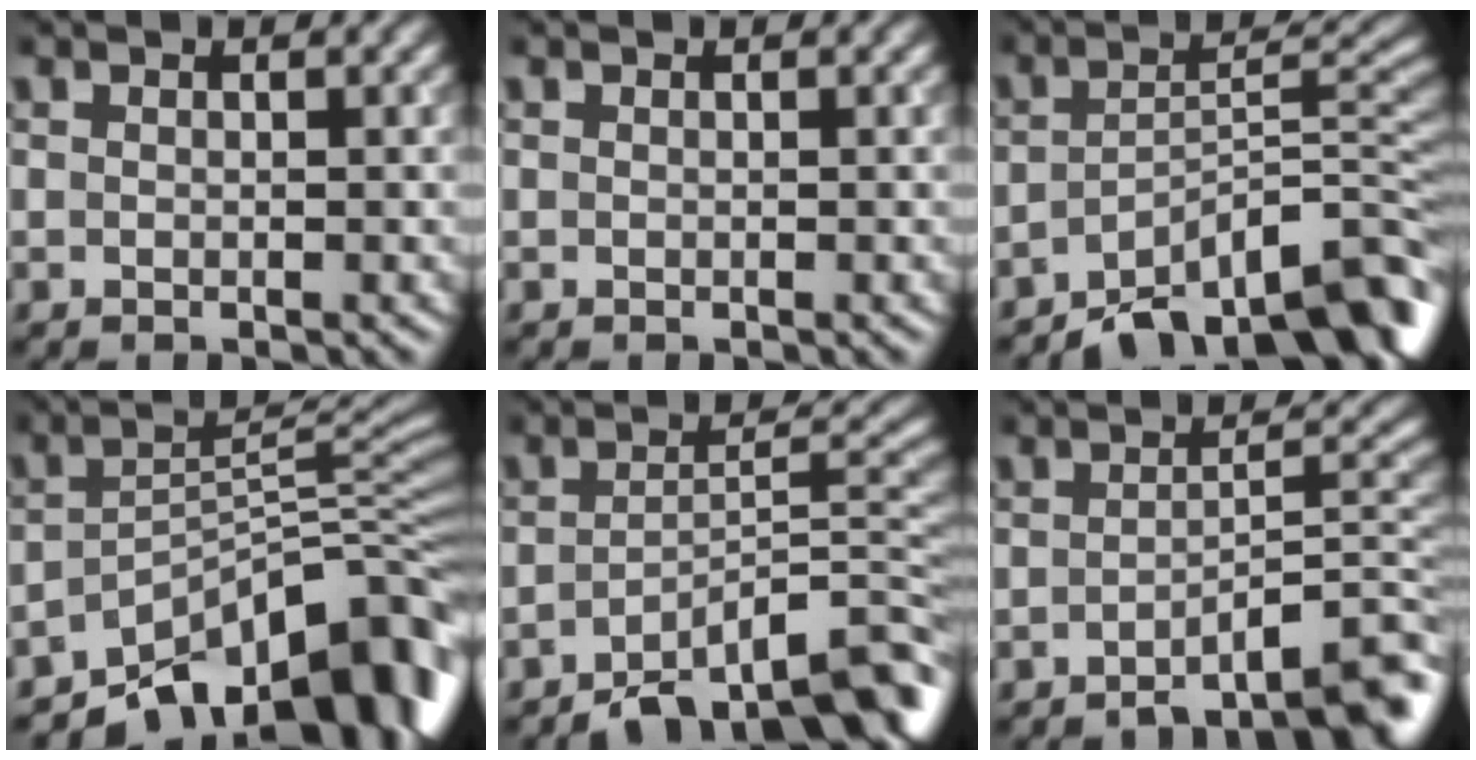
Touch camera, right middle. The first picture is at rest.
{"total": 0.0}
{"total": 10.4, "force": [-7.6, 3.0, 6.5], "torque": [-0.077, 0.003, -0.127]}
{"total": 13.2, "force": [-9.2, 4.8, 8.1], "torque": [-0.105, 0.006, -0.148]}
{"total": 9.5, "force": [-6.8, 2.7, 6.0], "torque": [-0.073, 0.003, -0.113]}
{"total": 5.9, "force": [-4.3, 1.4, 3.8], "torque": [-0.040, 0.013, -0.061]}